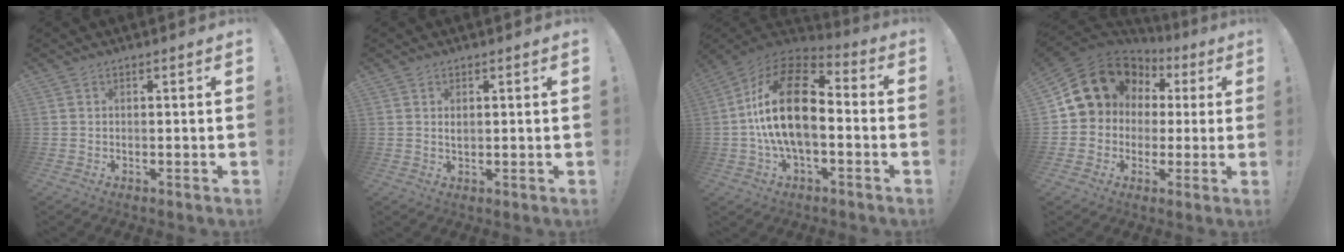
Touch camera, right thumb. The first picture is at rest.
{"total": 1.4, "force": [0.6, 0.7, 1.0], "torque": [-0.004, -0.005, 0.008]}
{"total": 22.0, "force": [0.4, 11.7, 18.6], "torque": [-0.349, 0.016, 0.010]}
{"total": 15.3, "force": [5.7, 12.9, 6.0], "torque": [-0.087, -0.027, 0.128]}